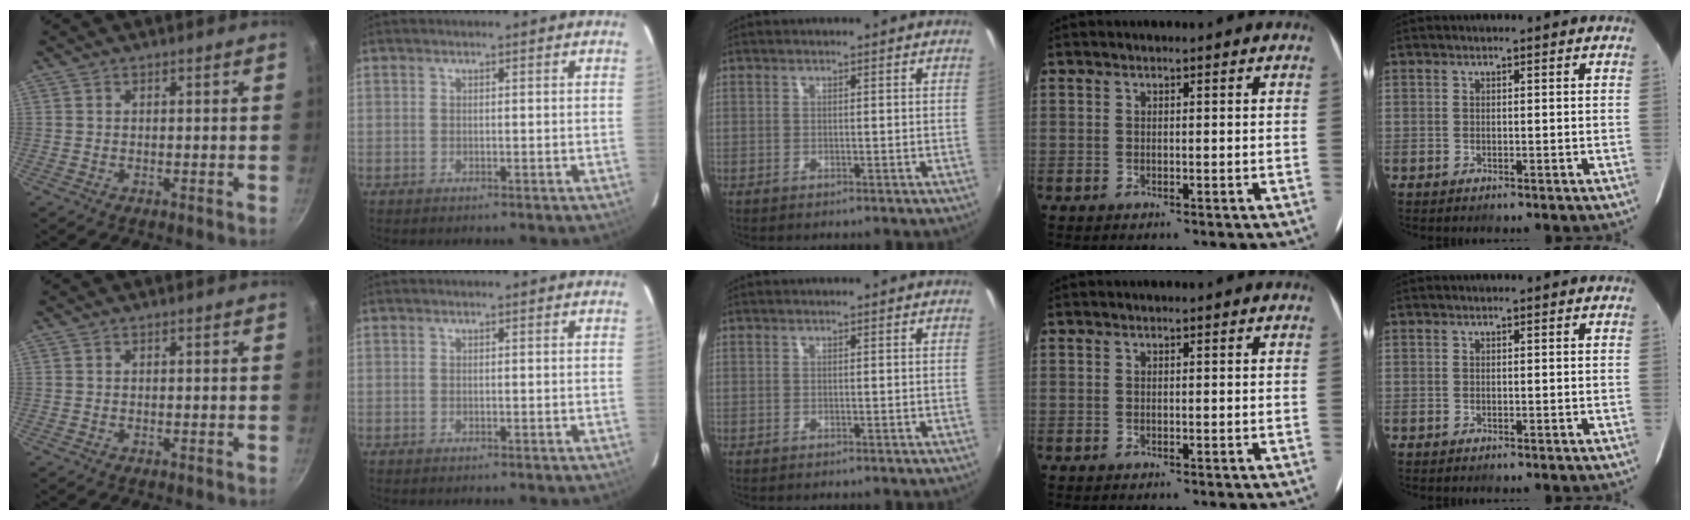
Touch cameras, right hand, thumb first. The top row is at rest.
{}